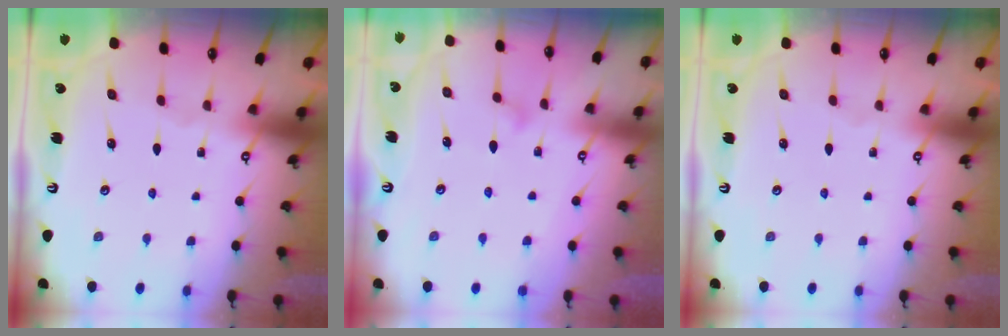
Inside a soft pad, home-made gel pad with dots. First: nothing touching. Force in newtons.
{"total": 8.0, "press": 7.9, "slide": 0.5}
{"total": 0.0}